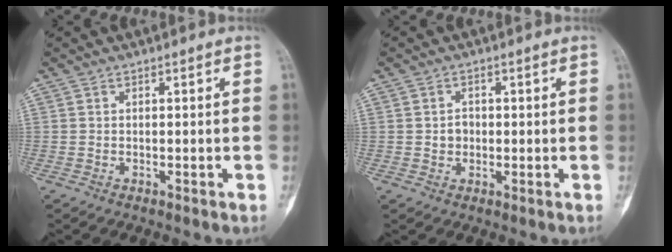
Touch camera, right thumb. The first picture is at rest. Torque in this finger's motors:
{"motor_torque": [0.00, 0.00, 0.17, -0.11, -0.01]}